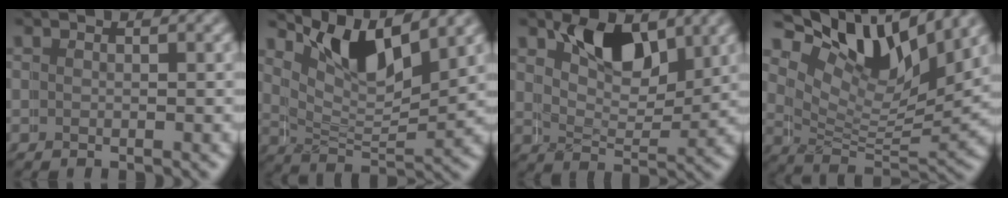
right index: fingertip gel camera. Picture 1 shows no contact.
{"total": 6.5, "force": [5.0, 2.1, 3.6], "torque": [-0.075, -0.001, 0.086]}
{"total": 5.7, "force": [4.1, 2.8, 2.9], "torque": [-0.062, -0.013, 0.075]}
{"total": 9.7, "force": [5.9, 4.4, 6.3], "torque": [-0.124, 0.000, 0.094]}